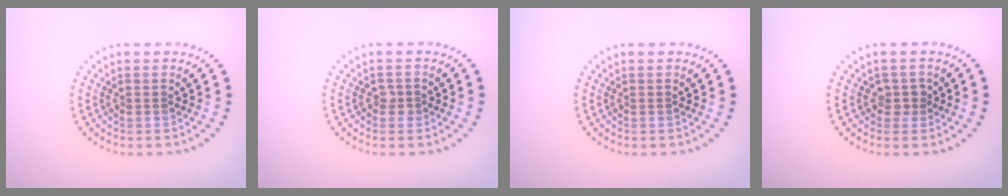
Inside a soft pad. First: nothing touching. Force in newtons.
{"total": 1.0, "press": 1.0, "slide": 0.1}
{"total": 0.0}
{"total": 1.3, "press": 1.1, "slide": 0.7}